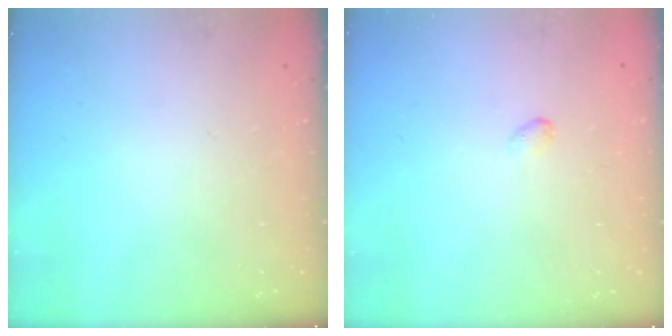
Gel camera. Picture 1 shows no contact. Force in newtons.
{"total": 2.6, "press": 2.5, "slide": 0.5}